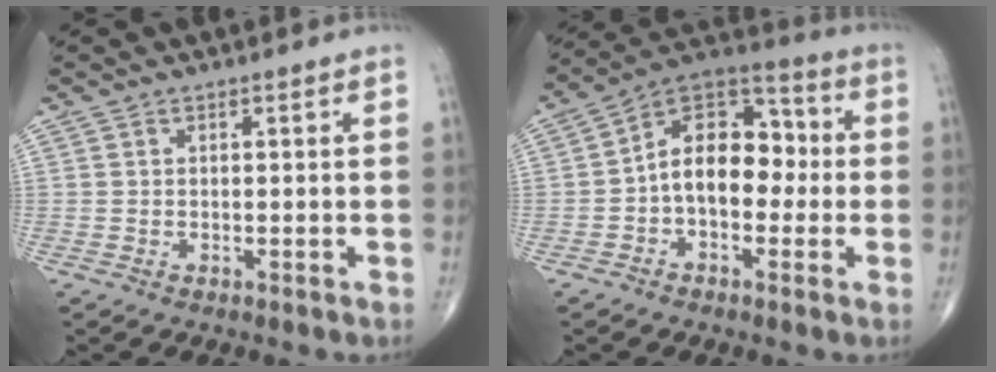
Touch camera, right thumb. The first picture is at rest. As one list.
[{"total": 13.6, "force": [-1.0, 8.9, 10.3], "torque": [-0.131, 0.046, -0.030]}]